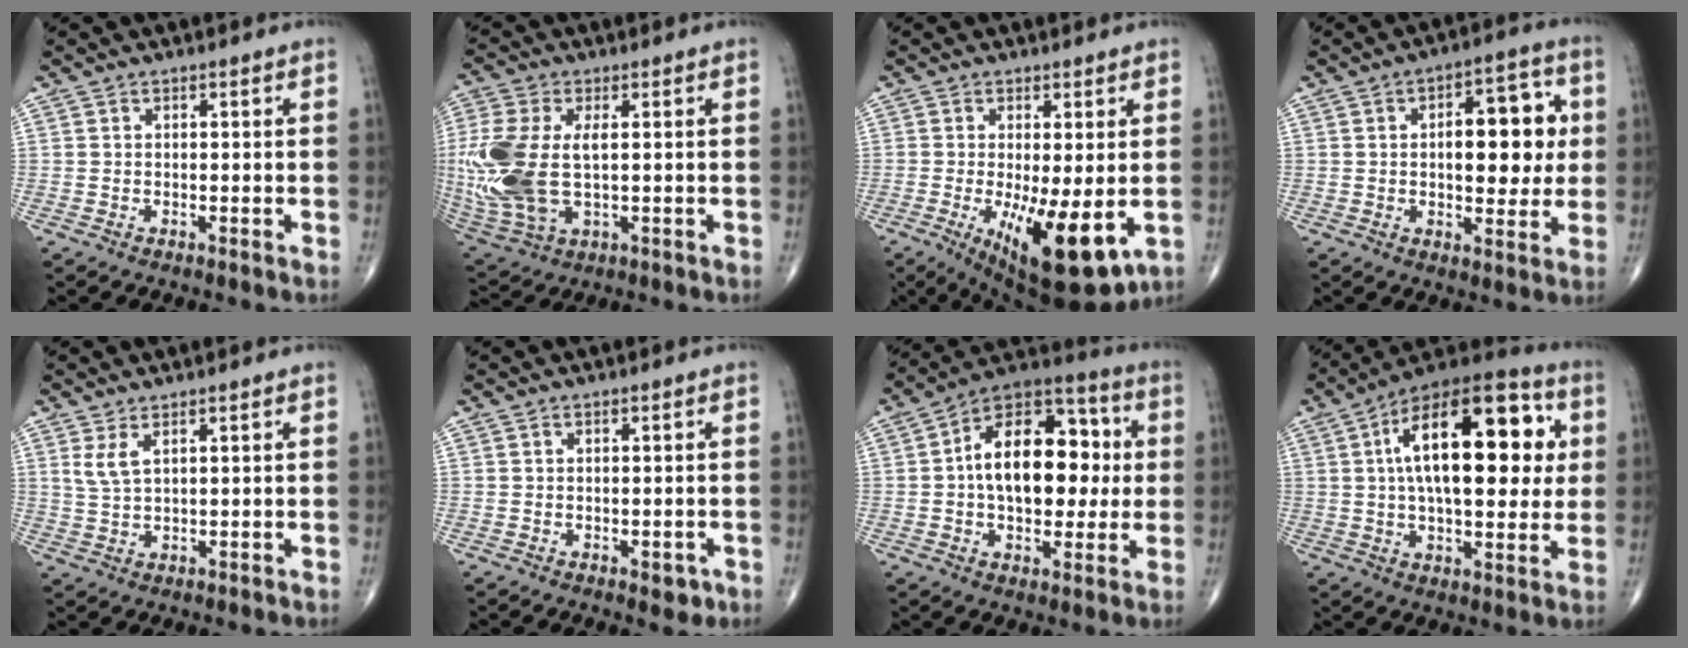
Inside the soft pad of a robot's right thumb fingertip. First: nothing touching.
{"total": 18.4, "force": [0.5, 10.1, 15.3], "torque": [-0.383, -0.014, 0.020]}
{"total": 13.7, "force": [-3.2, 4.4, 12.6], "torque": [-0.199, -0.028, -0.036]}
{"total": 13.7, "force": [1.6, 6.7, 11.8], "torque": [-0.123, 0.010, 0.021]}
{"total": 3.3, "force": [1.7, 1.1, 2.6], "torque": [-0.059, -0.006, 0.043]}
{"total": 2.6, "force": [-0.7, 1.4, 2.0], "torque": [-0.013, 0.000, -0.005]}
{"total": 19.9, "force": [1.5, 11.7, 16.1], "torque": [-0.216, 0.028, 0.018]}
{"total": 25.0, "force": [5.0, 11.4, 21.7], "torque": [-0.318, 0.013, 0.067]}